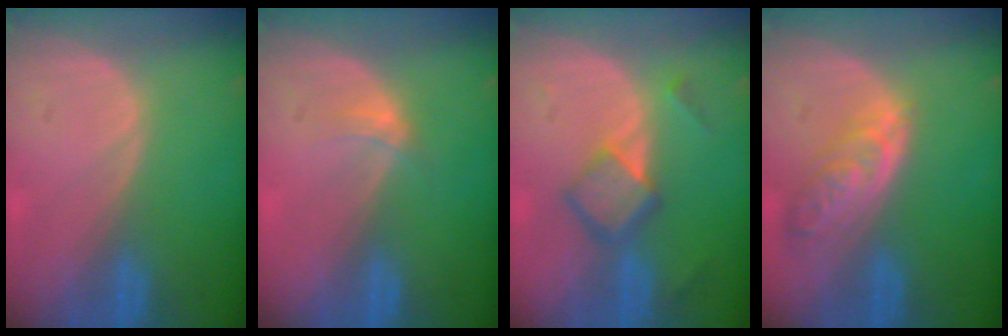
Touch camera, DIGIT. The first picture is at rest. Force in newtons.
{"total": 1.9, "press": 1.5, "slide": 1.1}
{"total": 5.8, "press": 5.0, "slide": 2.9}
{"total": 6.1, "press": 5.5, "slide": 2.6}